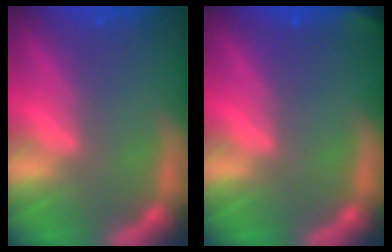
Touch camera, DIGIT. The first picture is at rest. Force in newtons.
{"total": 1.4}